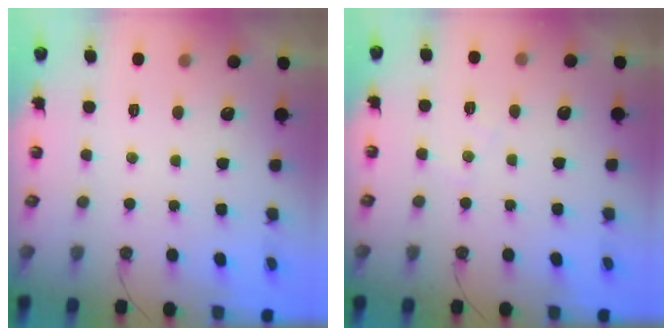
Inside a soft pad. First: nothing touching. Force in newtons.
{"total": 6.6, "press": 6.5, "slide": 0.9}